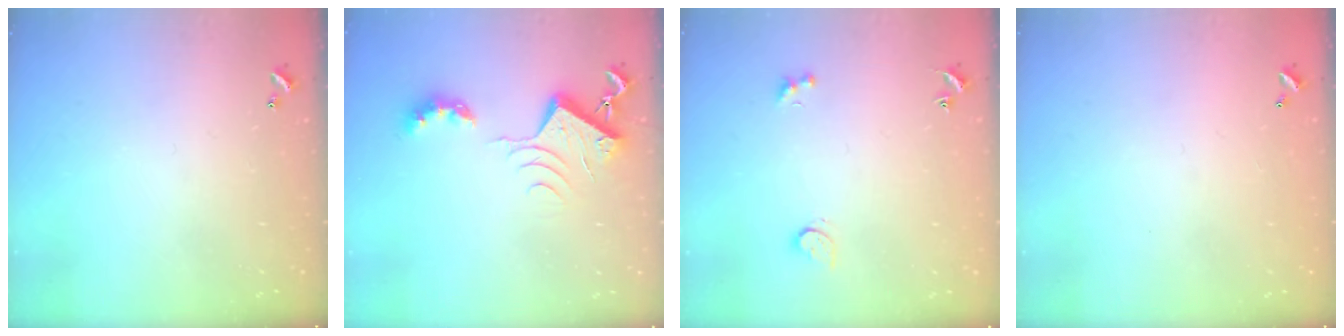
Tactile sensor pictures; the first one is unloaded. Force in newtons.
{"total": 8.0, "press": 8.0, "slide": 0.8}
{"total": 2.4, "press": 1.9, "slide": 1.4}
{"total": 2.9, "press": 2.9, "slide": 0.1}